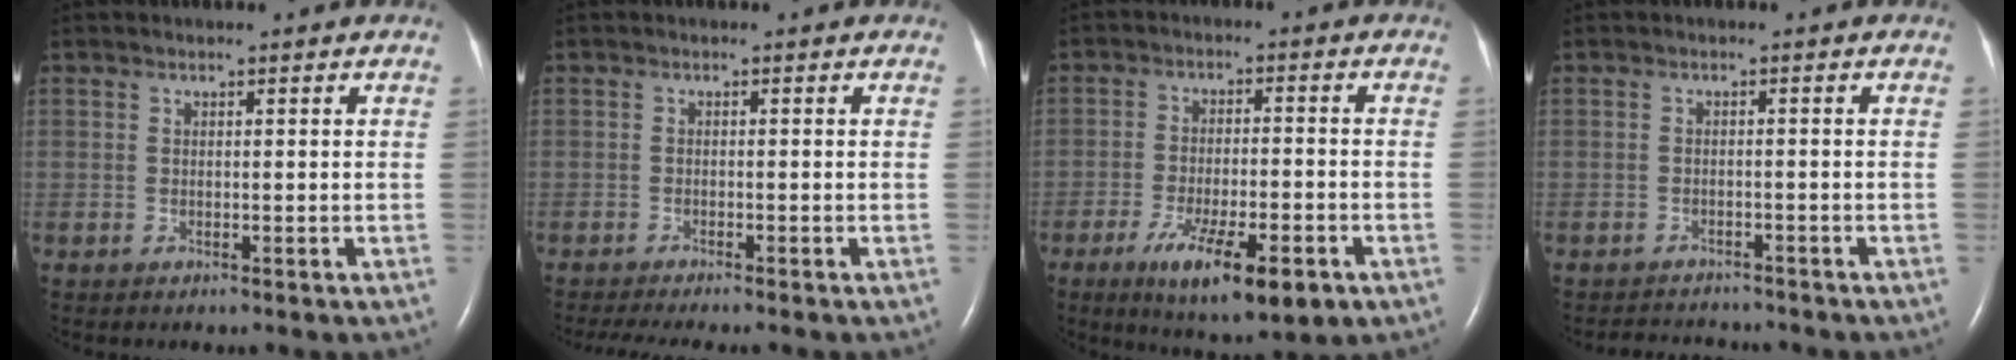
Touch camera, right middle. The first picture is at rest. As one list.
[{"total": 5.4, "force": [-4.6, -0.2, 2.8], "torque": [-0.035, -0.011, -0.072]}, {"total": 11.8, "force": [-6.1, 2.9, 9.7], "torque": [-0.161, -0.020, -0.089]}, {"total": 4.6, "force": [-4.5, 0.9, 0.5], "torque": [-0.009, -0.004, -0.063]}]